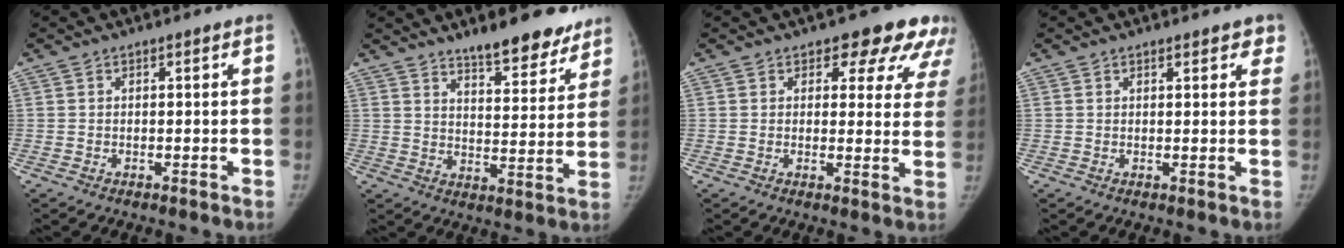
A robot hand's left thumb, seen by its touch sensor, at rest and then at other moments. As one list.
[{"total": 13.0, "force": [10.1, 4.2, 7.0], "torque": [-0.052, -0.064, 0.148]}, {"total": 10.9, "force": [7.4, 6.0, 5.4], "torque": [-0.006, -0.027, 0.066]}, {"total": 3.9, "force": [2.6, 1.6, 2.4], "torque": [-0.001, -0.005, 0.027]}]